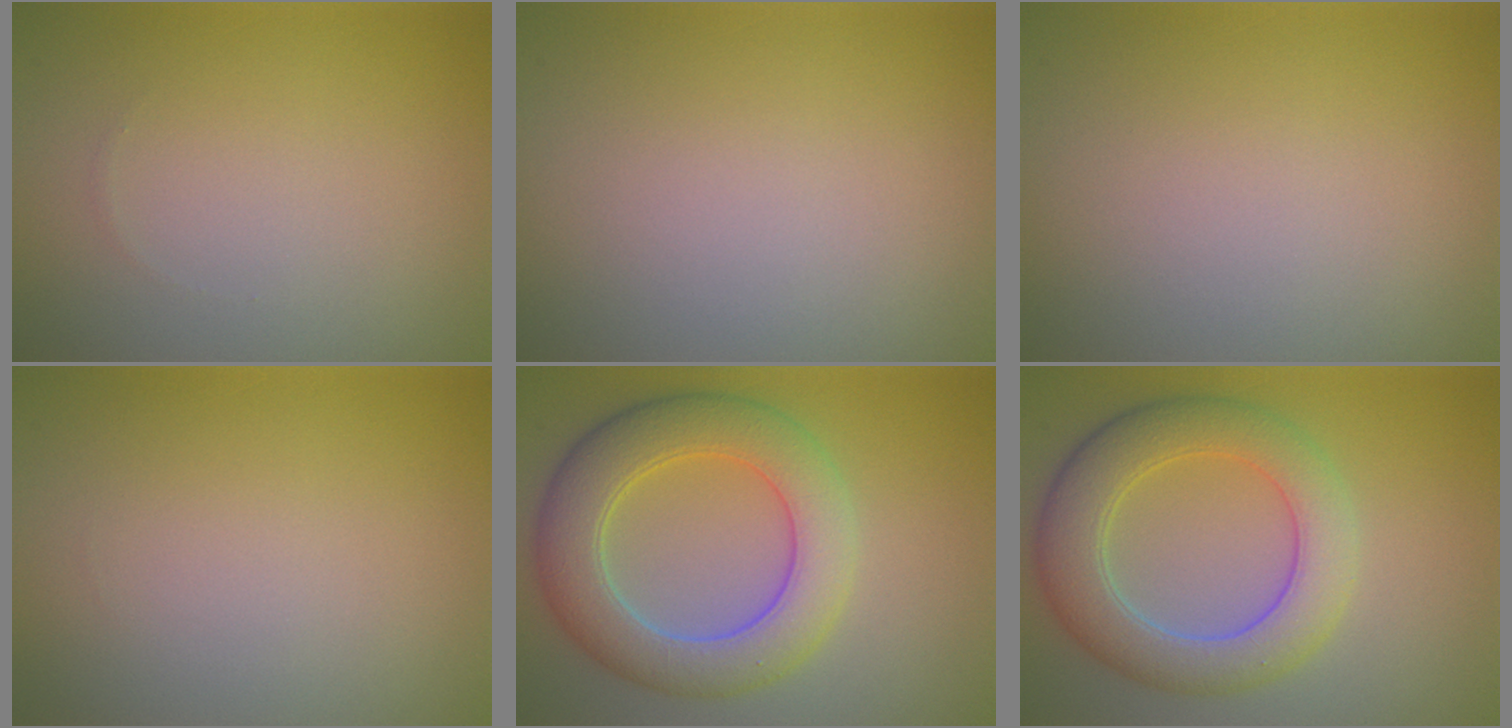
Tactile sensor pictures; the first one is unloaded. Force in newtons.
{"total": 0.0}
{"total": 0.0}
{"total": 0.0}
{"total": 7.1, "press": 7.1, "slide": 0.1}
{"total": 6.3, "press": 6.3, "slide": 0.2}